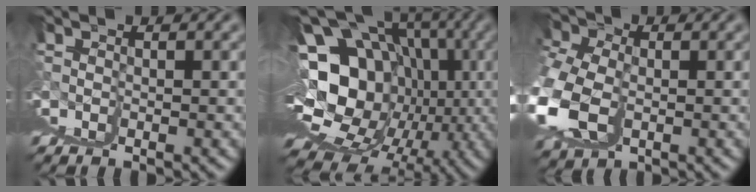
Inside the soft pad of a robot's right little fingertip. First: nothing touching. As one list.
[{"total": 17.2, "force": [0.7, 9.8, 14.1], "torque": [-0.219, -0.024, 0.040]}, {"total": 5.1, "force": [1.6, 3.8, 3.0], "torque": [-0.048, -0.009, 0.033]}]